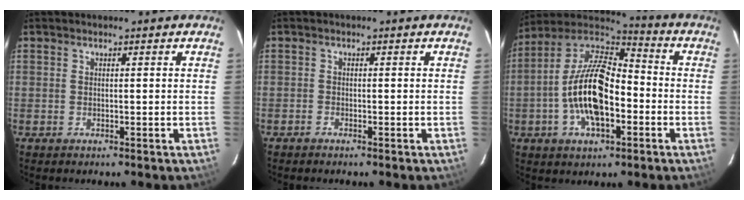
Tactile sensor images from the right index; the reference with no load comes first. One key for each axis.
{"total": 0.6, "fx": -0.6, "fy": 0.2, "fz": 0.0, "tx": -0.004, "ty": 0.001, "tz": -0.013}
{"total": 16.7, "fx": -4.1, "fy": 7.9, "fz": 14.1, "tx": -0.282, "ty": 0.006, "tz": -0.080}